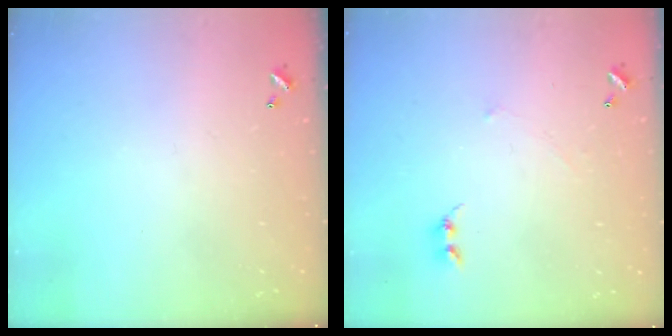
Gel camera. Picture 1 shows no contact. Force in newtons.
{"total": 1.8, "press": 1.8, "slide": 0.5}